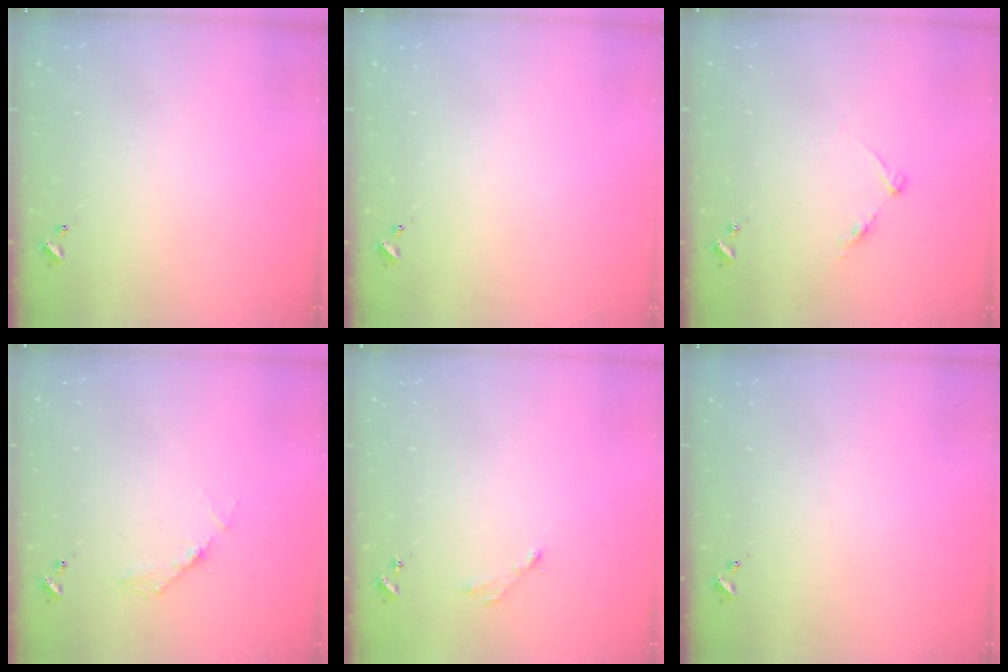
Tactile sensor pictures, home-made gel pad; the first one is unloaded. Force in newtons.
{"total": 0.0}
{"total": 6.2, "press": 6.2, "slide": 0.7}
{"total": 3.6, "press": 3.6, "slide": 0.5}
{"total": 2.8, "press": 2.8, "slide": 0.4}
{"total": 0.0}